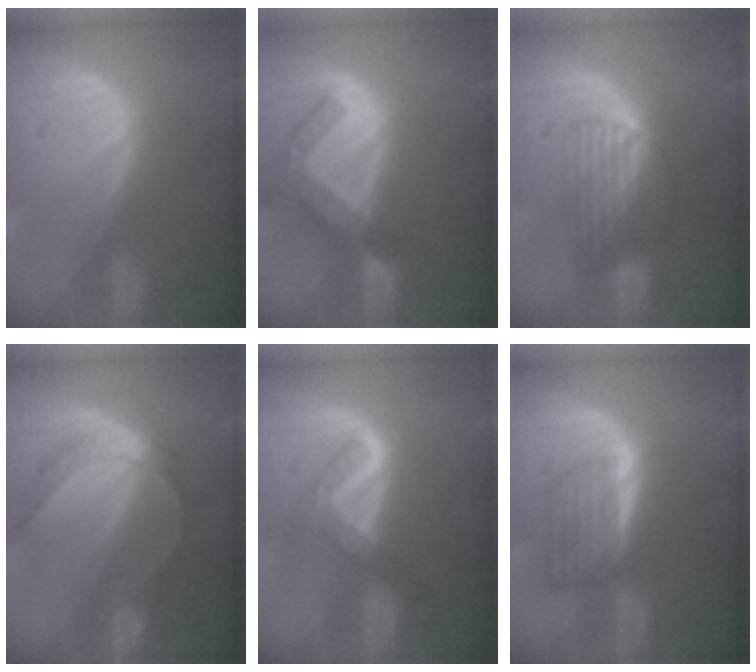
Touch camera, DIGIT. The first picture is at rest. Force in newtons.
{"total": 7.5, "press": 6.5, "slide": 3.8}
{"total": 6.8, "press": 6.0, "slide": 3.3}
{"total": 7.6, "press": 6.4, "slide": 4.2}
{"total": 5.1, "press": 5.1, "slide": 0.8}
{"total": 5.7, "press": 5.3, "slide": 2.2}